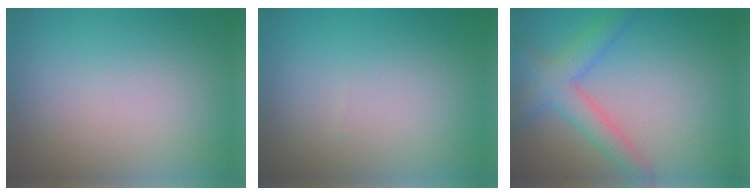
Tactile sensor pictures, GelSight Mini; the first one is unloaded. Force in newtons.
{"total": 0.0}
{"total": 4.1, "press": 4.1, "slide": 0.2}